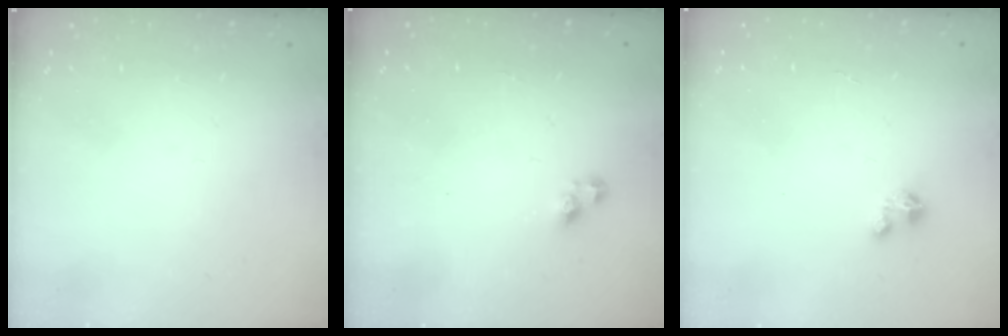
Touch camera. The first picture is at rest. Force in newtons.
{"total": 3.4, "press": 3.4, "slide": 0.1}
{"total": 2.0, "press": 2.0, "slide": 0.1}